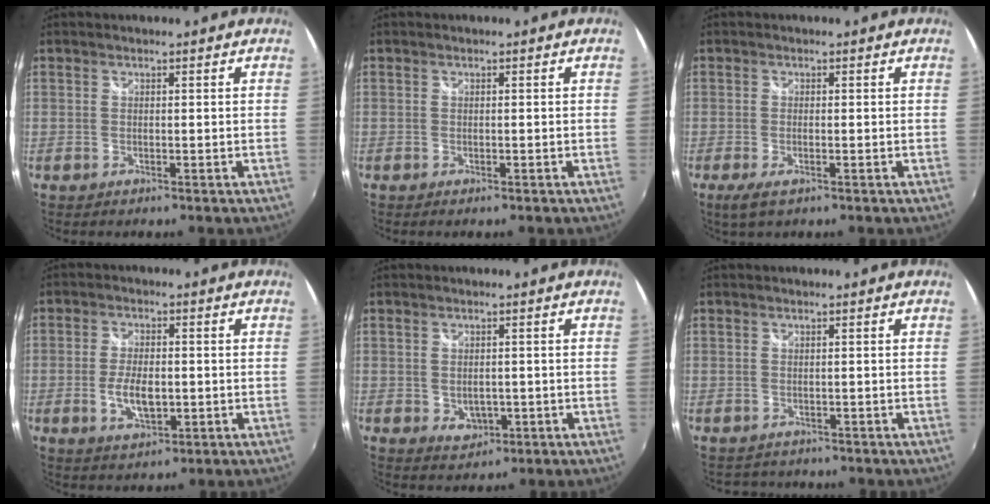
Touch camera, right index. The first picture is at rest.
{"total": 0.5, "force": [-0.4, 0.2, 0.2], "torque": [-0.006, -0.003, -0.008]}
{"total": 3.2, "force": [-1.4, 0.8, 2.8], "torque": [-0.057, -0.010, -0.022]}
{"total": 6.7, "force": [-1.3, 3.2, 5.7], "torque": [-0.117, -0.006, -0.021]}
{"total": 4.3, "force": [-0.8, 3.3, 2.7], "torque": [-0.047, -0.007, -0.006]}
{"total": 1.7, "force": [-1.3, 1.1, -0.2], "torque": [-0.001, 0.000, -0.017]}